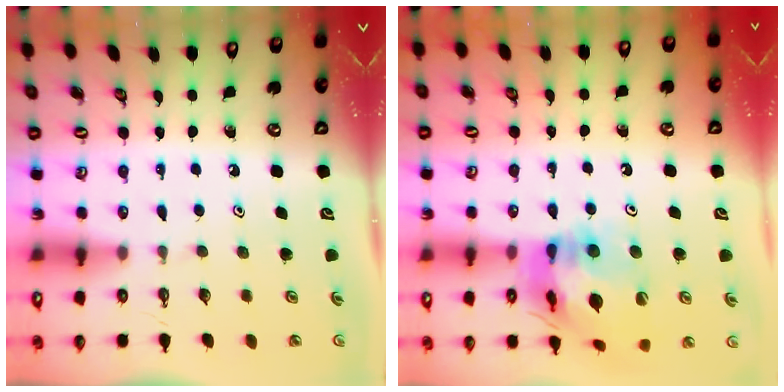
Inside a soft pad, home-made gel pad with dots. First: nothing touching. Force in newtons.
{"total": 17.6, "press": 17.4, "slide": 2.5}